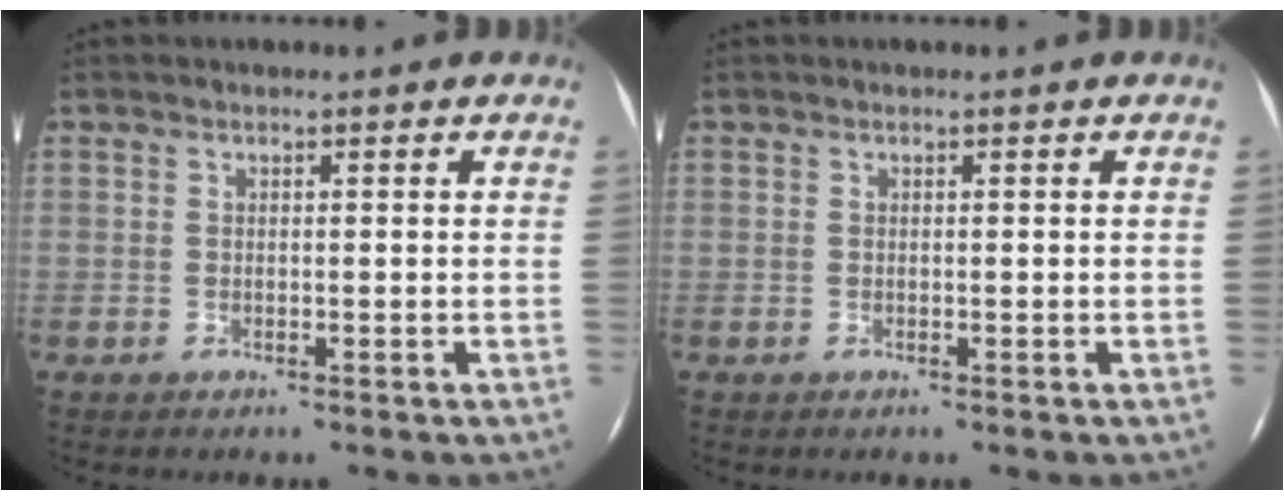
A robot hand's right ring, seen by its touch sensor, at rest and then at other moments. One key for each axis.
{"total": 0.0}